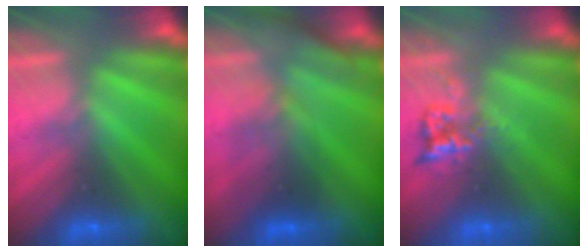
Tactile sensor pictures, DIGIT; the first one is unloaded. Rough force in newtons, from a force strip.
{"total": 2.8}
{"total": 2.4}